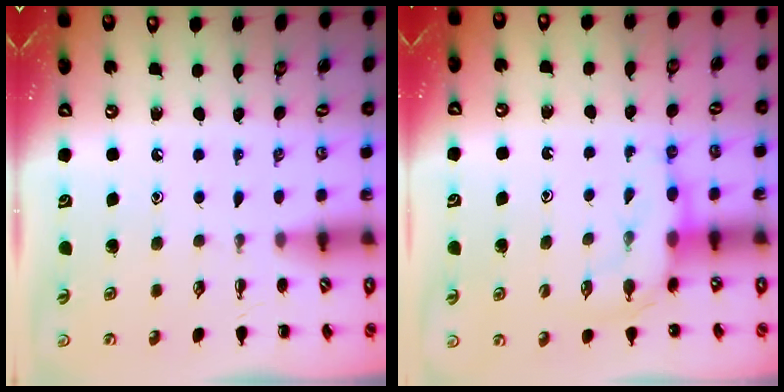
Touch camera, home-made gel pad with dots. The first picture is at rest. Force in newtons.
{"total": 7.7, "press": 7.7, "slide": 0.8}